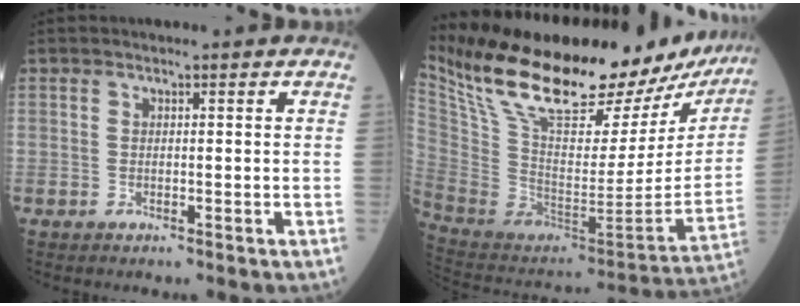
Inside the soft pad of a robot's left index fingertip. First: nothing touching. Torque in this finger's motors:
{"motor_torque": [0.87, -1.15, 0.53, 0.19]}